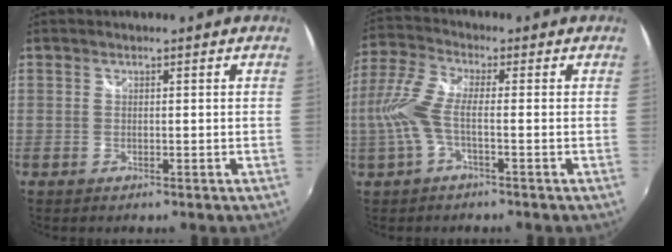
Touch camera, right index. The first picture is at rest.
{"total": 7.9, "force": [-1.7, 1.7, 7.5], "torque": [-0.179, 0.005, -0.034]}